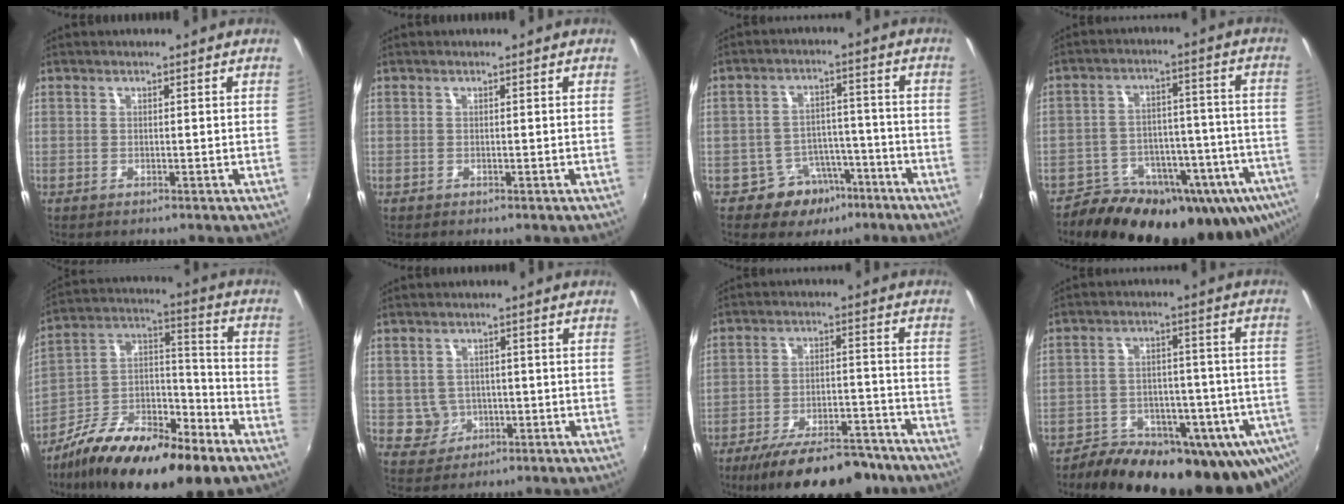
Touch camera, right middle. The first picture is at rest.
{"total": 0.0}
{"total": 8.3, "force": [-5.3, 6.0, 1.9], "torque": [-0.041, 0.020, -0.065]}
{"total": 29.3, "force": [-20.2, 13.9, 16.1], "torque": [-0.245, -0.008, -0.263]}
{"total": 23.6, "force": [-14.3, 8.8, 16.5], "torque": [-0.301, -0.010, -0.241]}
{"total": 4.0, "force": [-0.7, 3.9, 0.6], "torque": [-0.022, 0.009, 0.000]}
{"total": 18.5, "force": [-14.7, 6.0, 9.5], "torque": [-0.171, -0.018, -0.209]}
{"total": 28.3, "force": [-19.9, 13.2, 15.2], "torque": [-0.224, -0.009, -0.252]}